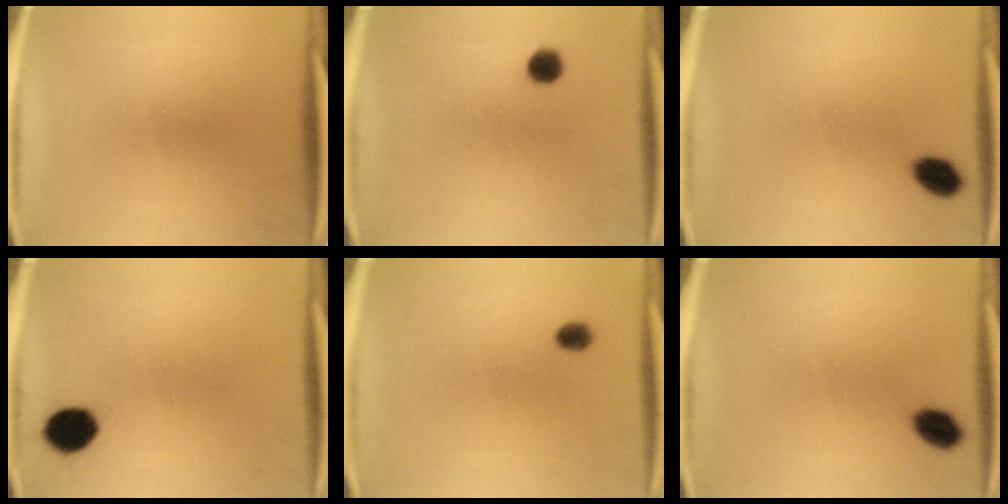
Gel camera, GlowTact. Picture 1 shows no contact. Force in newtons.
{"total": 3.1}
{"total": 5.1}
{"total": 7.2}
{"total": 2.7}
{"total": 5.1}